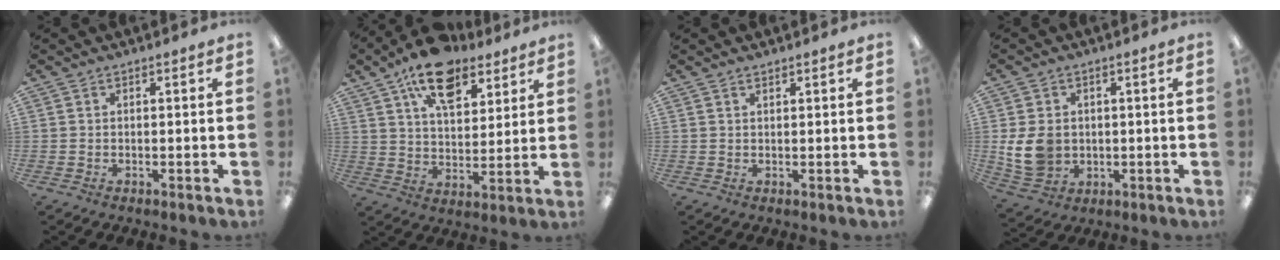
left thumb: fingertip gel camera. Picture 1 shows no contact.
{"total": 15.4, "force": [10.5, 7.6, 8.2], "torque": [-0.134, -0.047, 0.187]}
{"total": 0.9, "force": [0.8, 0.2, 0.3], "torque": [-0.006, -0.001, 0.016]}
{"total": 8.8, "force": [0.2, 7.3, 5.0], "torque": [-0.119, 0.010, 0.007]}